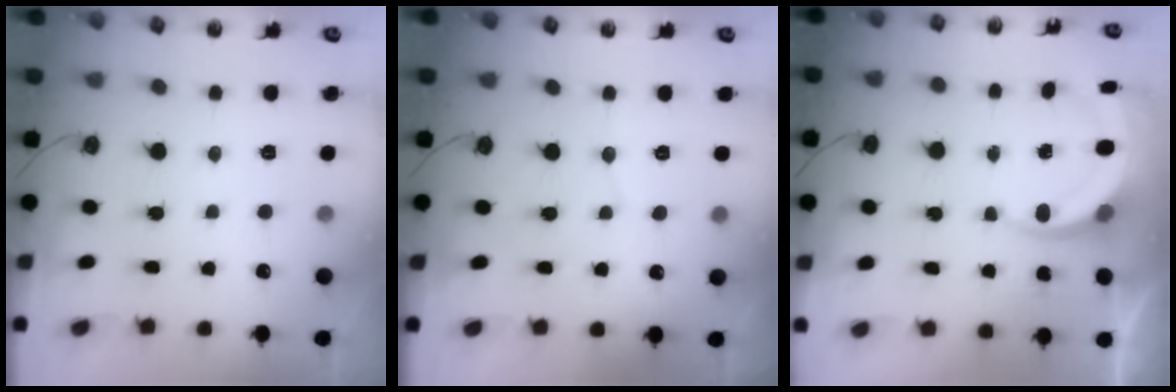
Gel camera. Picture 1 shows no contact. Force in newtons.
{"total": 2.4, "press": 2.4, "slide": 0.2}
{"total": 6.2, "press": 6.1, "slide": 0.7}